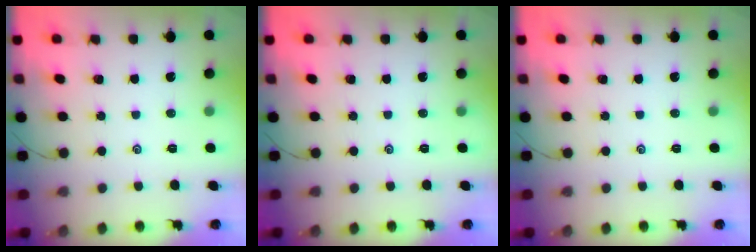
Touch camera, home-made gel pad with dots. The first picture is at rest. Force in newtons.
{"total": 0.0}
{"total": 0.0}